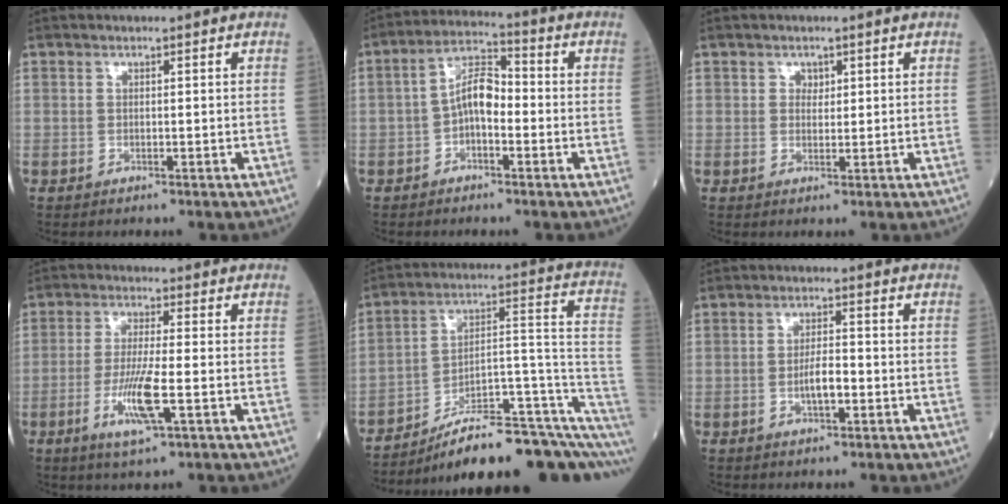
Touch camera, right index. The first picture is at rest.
{"total": 6.3, "force": [-1.2, 2.8, 5.6], "torque": [-0.103, 0.024, -0.026]}
{"total": 1.4, "force": [0.7, 1.1, 0.6], "torque": [-0.003, -0.003, 0.008]}
{"total": 7.5, "force": [-2.6, 0.2, 7.1], "torque": [-0.142, -0.014, -0.048]}
{"total": 20.6, "force": [-13.7, 4.0, 14.9], "torque": [-0.141, 0.054, -0.203]}
{"total": 3.5, "force": [-1.0, 0.9, 3.2], "torque": [-0.059, 0.003, -0.017]}